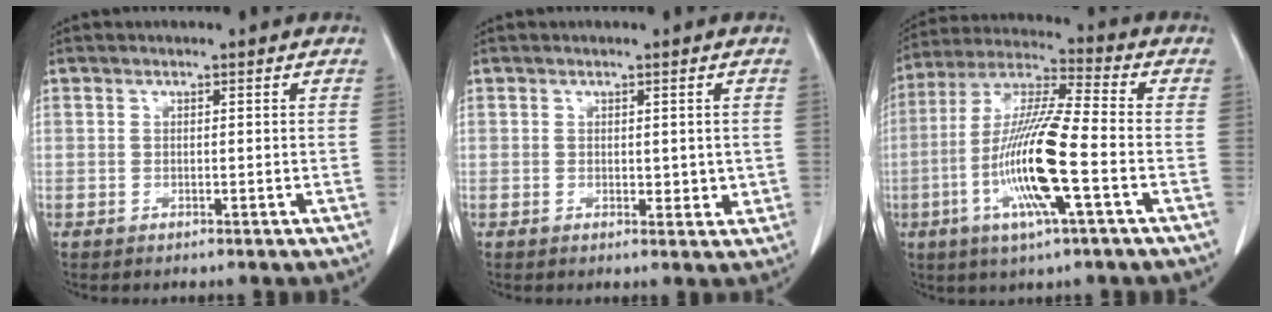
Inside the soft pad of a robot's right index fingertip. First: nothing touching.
{"total": 2.3, "force": [0.4, 1.4, 1.8], "torque": [-0.016, -0.006, 0.009]}
{"total": 15.1, "force": [-4.1, 0.7, 14.5], "torque": [-0.296, -0.009, -0.083]}